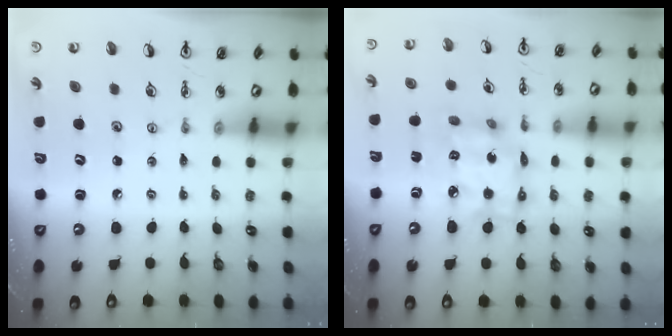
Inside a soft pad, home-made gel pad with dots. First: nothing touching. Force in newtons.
{"total": 13.3, "press": 13.2, "slide": 1.5}